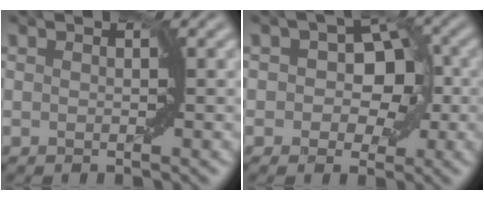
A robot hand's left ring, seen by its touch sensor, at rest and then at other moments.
{"total": 5.7, "force": [-0.1, 4.6, 3.3], "torque": [-0.001, 0.029, -0.029]}